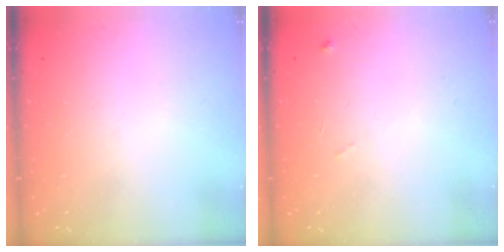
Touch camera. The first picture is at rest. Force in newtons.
{"total": 6.2, "press": 6.2, "slide": 0.8}